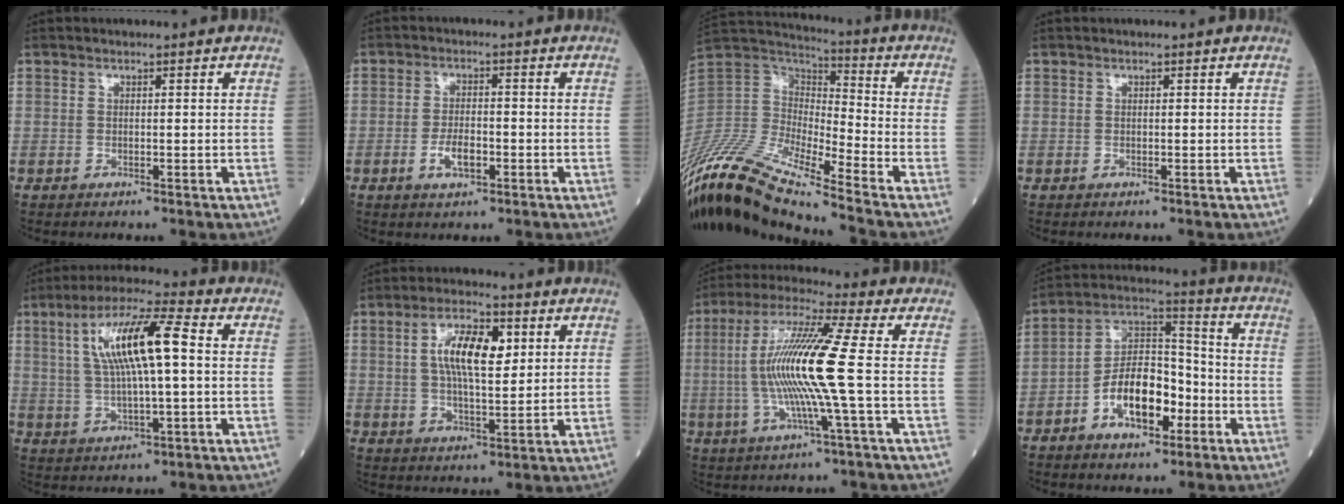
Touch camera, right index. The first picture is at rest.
{"total": 3.9, "force": [-1.5, 1.6, 3.3], "torque": [-0.063, 0.001, -0.026]}
{"total": 17.5, "force": [-14.8, 0.8, 9.2], "torque": [-0.195, 0.005, -0.289]}
{"total": 0.0}
{"total": 12.4, "force": [2.3, 1.8, 12.0], "torque": [-0.231, 0.023, 0.042]}
{"total": 9.2, "force": [2.5, 3.1, 8.3], "torque": [-0.156, 0.012, 0.044]}
{"total": 14.0, "force": [-0.9, -1.0, 13.9], "torque": [-0.284, 0.000, -0.027]}
{"total": 11.4, "force": [-4.7, 5.4, 8.9], "torque": [-0.171, 0.023, -0.082]}